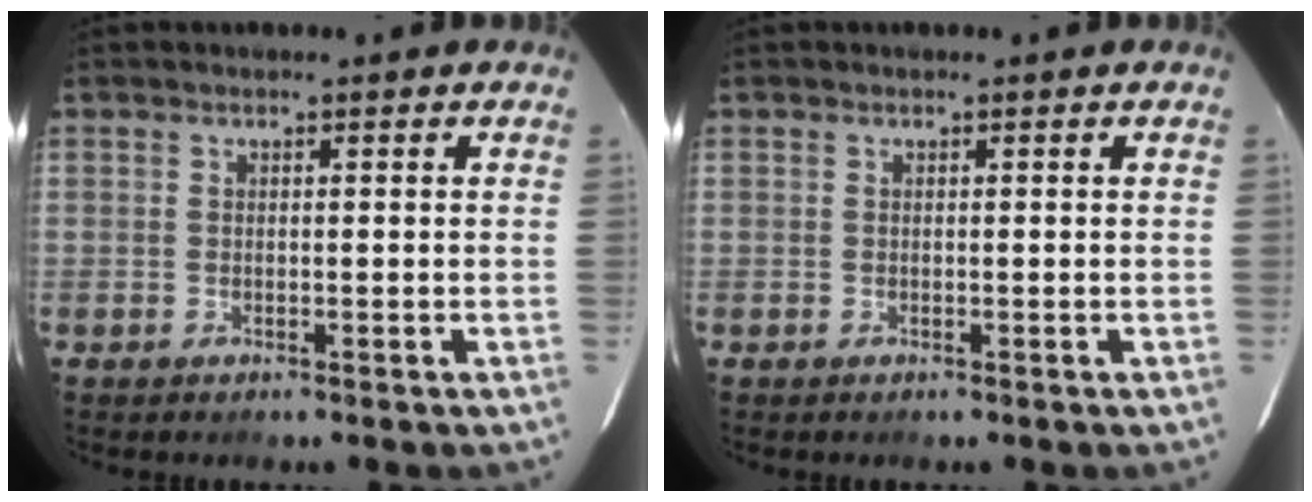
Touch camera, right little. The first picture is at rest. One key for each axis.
{"total": 0.0}